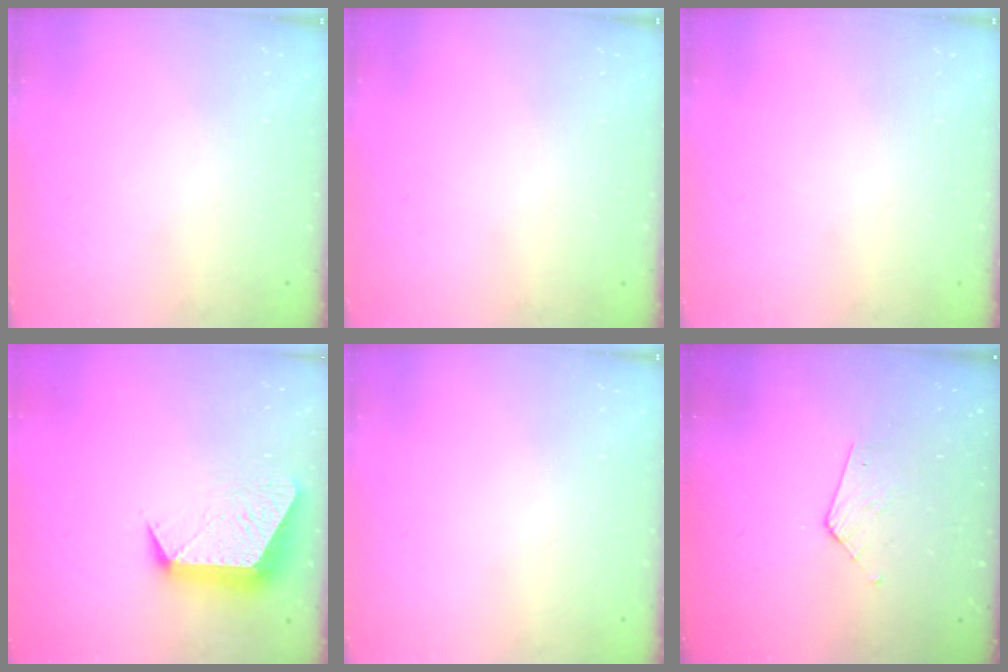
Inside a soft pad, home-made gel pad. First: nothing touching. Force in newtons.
{"total": 0.0}
{"total": 0.0}
{"total": 12.1, "press": 12.1, "slide": 1.0}
{"total": 0.0}
{"total": 4.1, "press": 4.1, "slide": 0.4}